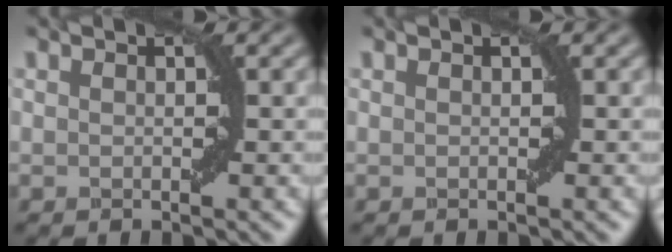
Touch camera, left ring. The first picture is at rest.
{"total": 0.0}